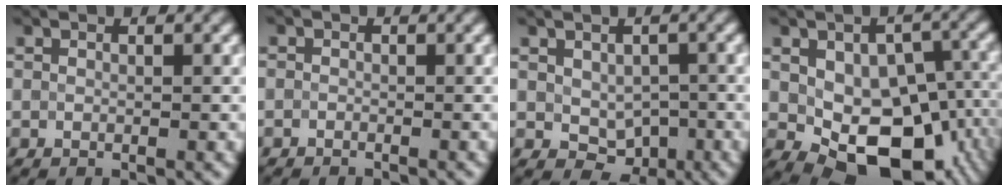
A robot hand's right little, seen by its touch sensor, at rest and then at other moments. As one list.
[{"total": 1.4, "force": [-0.8, 1.1, -0.6], "torque": [0.030, 0.001, -0.016]}, {"total": 3.6, "force": [-0.4, 2.7, 2.4], "torque": [-0.031, -0.014, 0.005]}, {"total": 12.0, "force": [-2.8, 7.5, 9.0], "torque": [-0.122, -0.019, -0.034]}]